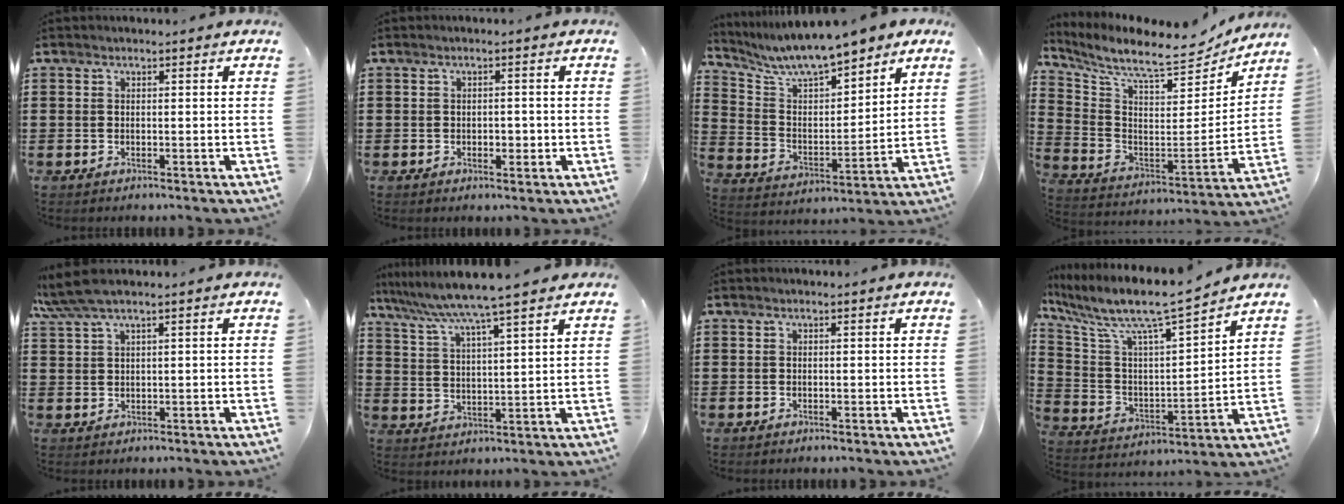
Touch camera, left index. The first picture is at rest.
{"total": 1.3, "force": [-0.1, 1.1, 0.7], "torque": [-0.015, 0.008, -0.005]}
{"total": 8.5, "force": [7.7, 1.2, 3.5], "torque": [-0.099, -0.042, 0.133]}
{"total": 9.0, "force": [7.9, 1.1, 4.1], "torque": [-0.108, -0.067, 0.129]}
{"total": 3.8, "force": [2.5, 0.4, 2.8], "torque": [-0.060, 0.004, 0.046]}
{"total": 7.1, "force": [6.2, -0.9, 3.4], "torque": [-0.088, -0.036, 0.103]}
{"total": 0.6, "force": [0.2, 0.0, -0.5], "torque": [0.010, 0.003, 0.003]}
{"total": 9.5, "force": [7.9, 1.0, 5.3], "torque": [-0.136, -0.055, 0.127]}